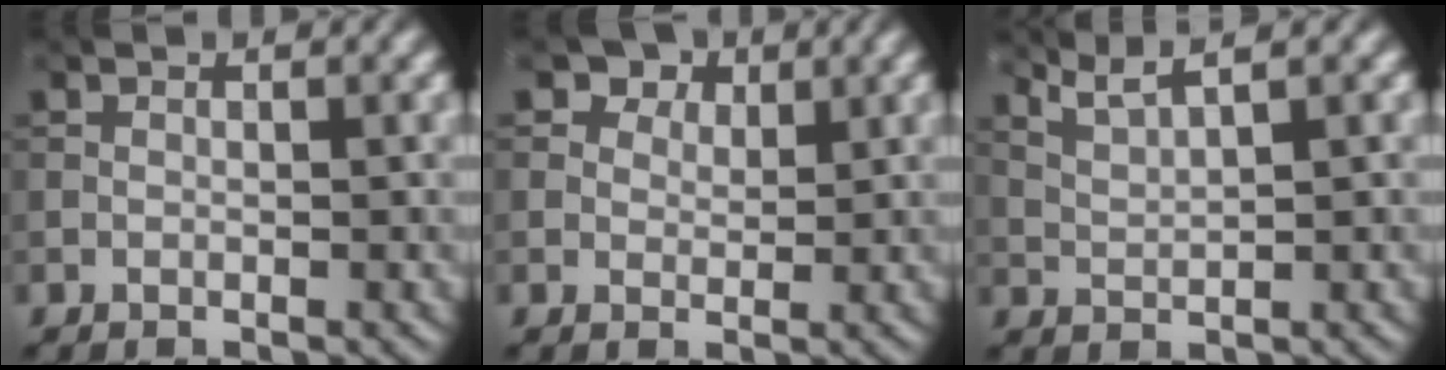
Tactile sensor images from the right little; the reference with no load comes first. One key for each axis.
{"total": 4.1, "fx": 2.7, "fy": 2.6, "fz": 1.5, "tx": -0.037, "ty": -0.012, "tz": 0.044}
{"total": 3.4, "fx": 2.6, "fy": 0.5, "fz": 2.1, "tx": -0.036, "ty": 0.008, "tz": 0.047}